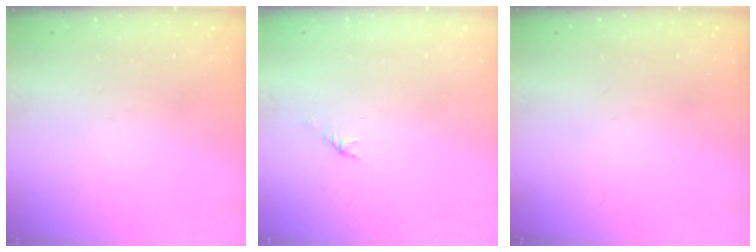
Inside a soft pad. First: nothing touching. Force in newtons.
{"total": 1.5, "press": 1.4, "slide": 0.5}
{"total": 0.0}